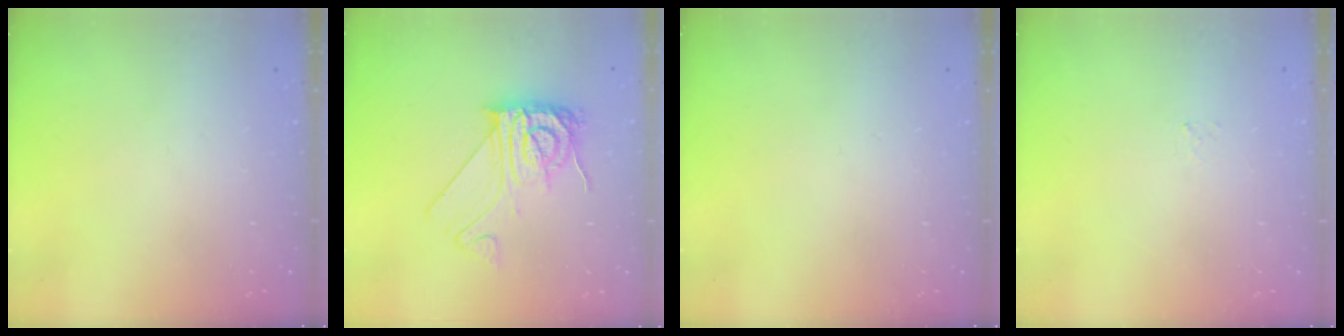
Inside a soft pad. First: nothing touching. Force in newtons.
{"total": 11.8, "press": 11.8, "slide": 1.2}
{"total": 0.0}
{"total": 1.5, "press": 1.5, "slide": 0.2}